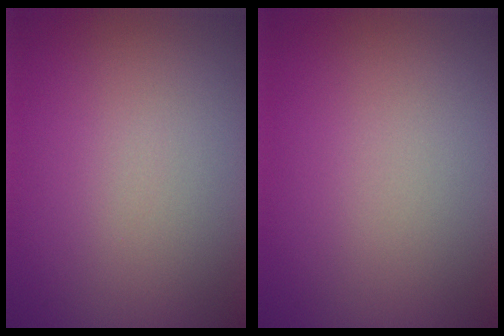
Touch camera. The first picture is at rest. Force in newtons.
{"total": 0.0}